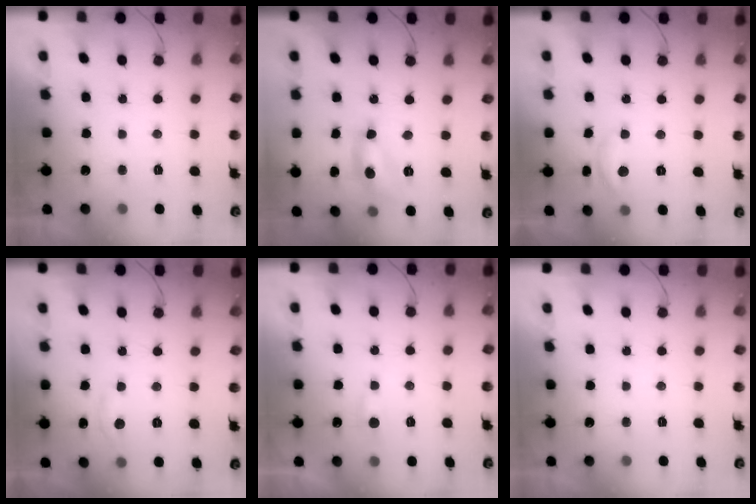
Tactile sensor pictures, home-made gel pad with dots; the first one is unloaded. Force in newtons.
{"total": 12.2, "press": 12.1, "slide": 0.8}
{"total": 8.0, "press": 8.0, "slide": 0.4}
{"total": 3.3, "press": 3.3, "slide": 0.5}
{"total": 3.1, "press": 3.1, "slide": 0.4}
{"total": 0.0}